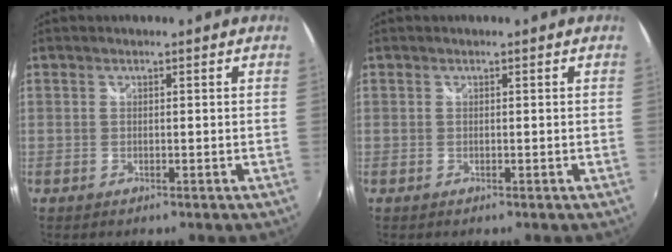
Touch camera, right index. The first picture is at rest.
{"total": 0.0}